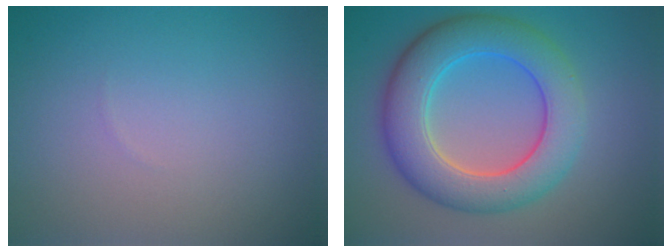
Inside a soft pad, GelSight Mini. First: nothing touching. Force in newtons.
{"total": 8.0, "press": 8.0, "slide": 0.2}